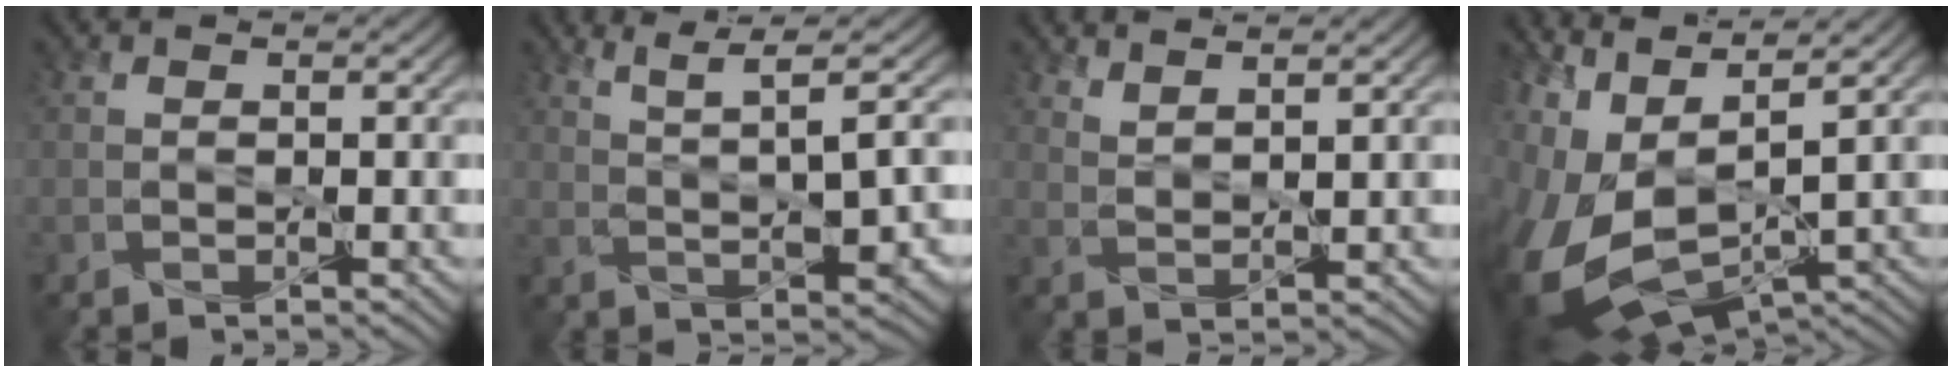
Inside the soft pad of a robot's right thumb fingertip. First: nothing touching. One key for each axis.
{"total": 4.5, "fx": 2.1, "fy": 0.3, "fz": 4.0, "tx": -0.079, "ty": 0.005, "tz": 0.046}
{"total": 3.3, "fx": 2.7, "fy": 0.6, "fz": 1.8, "tx": -0.034, "ty": -0.007, "tz": 0.060}
{"total": 16.0, "fx": -0.9, "fy": 7.7, "fz": 14.0, "tx": -0.318, "ty": -0.022, "tz": 0.013}